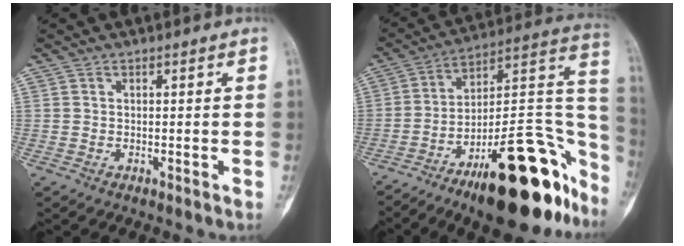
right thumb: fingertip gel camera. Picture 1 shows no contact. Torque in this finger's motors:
{"motor_torque": [3.02, 0.84, 1.35, -1.43, 0.50]}